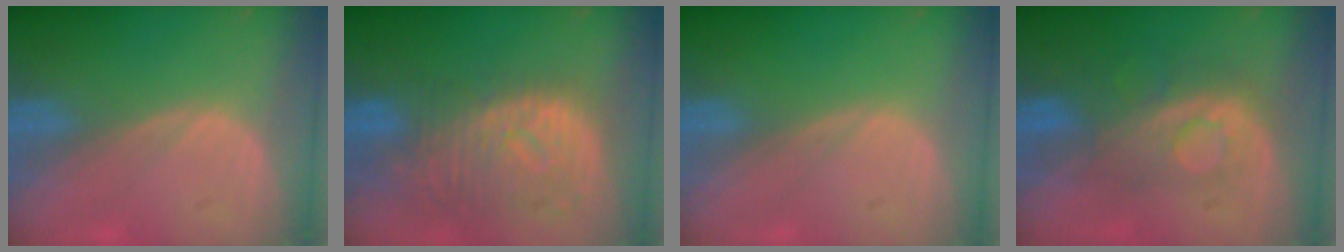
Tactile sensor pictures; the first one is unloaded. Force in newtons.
{"total": 10.9, "press": 9.7, "slide": 4.9}
{"total": 0.0}
{"total": 7.8, "press": 7.5, "slide": 2.0}